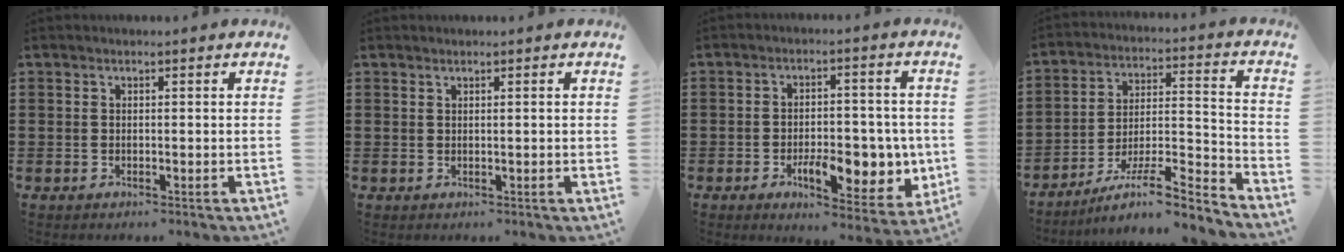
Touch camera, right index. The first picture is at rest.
{"total": 0.6, "force": [0.3, -0.3, 0.5], "torque": [-0.008, 0.000, 0.005]}
{"total": 9.6, "force": [-2.5, 5.0, 7.8], "torque": [-0.098, -0.003, -0.039]}
{"total": 7.0, "force": [-5.7, 0.3, 4.0], "torque": [-0.060, -0.005, -0.112]}